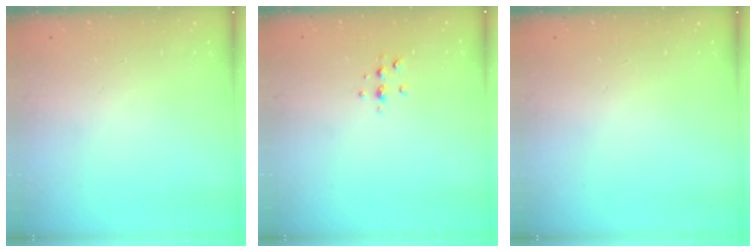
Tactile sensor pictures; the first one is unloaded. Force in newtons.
{"total": 4.1, "press": 3.7, "slide": 1.7}
{"total": 0.0}